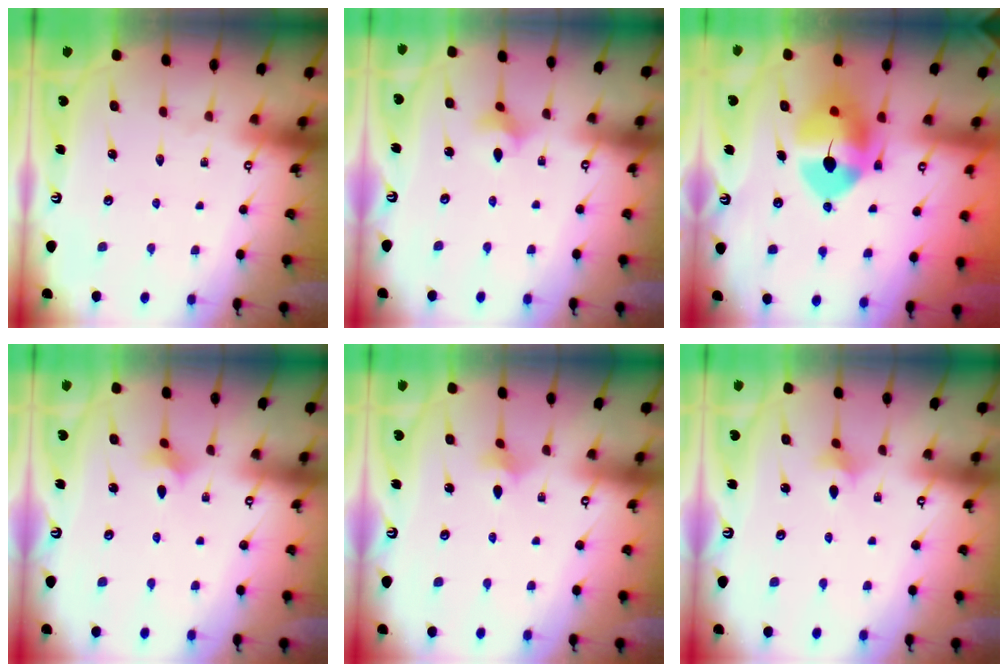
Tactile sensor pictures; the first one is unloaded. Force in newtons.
{"total": 3.1, "press": 3.1, "slide": 0.2}
{"total": 11.9, "press": 11.7, "slide": 2.1}
{"total": 2.6, "press": 2.5, "slide": 0.5}
{"total": 1.9, "press": 1.8, "slide": 0.5}
{"total": 2.5, "press": 2.4, "slide": 0.6}